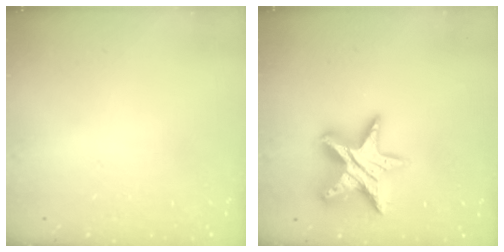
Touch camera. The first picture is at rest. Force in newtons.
{"total": 16.5, "press": 16.4, "slide": 1.1}